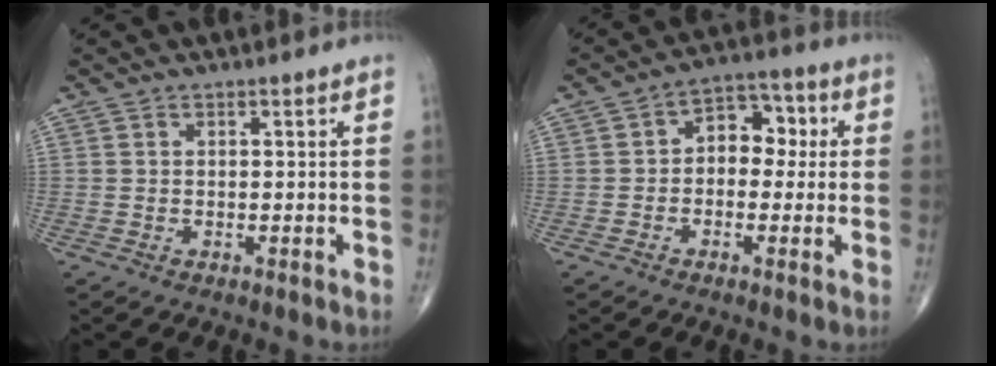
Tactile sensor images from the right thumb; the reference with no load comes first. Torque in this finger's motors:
{"motor_torque": [-0.21, 0.02, 0.55, 0.05, 0.11]}